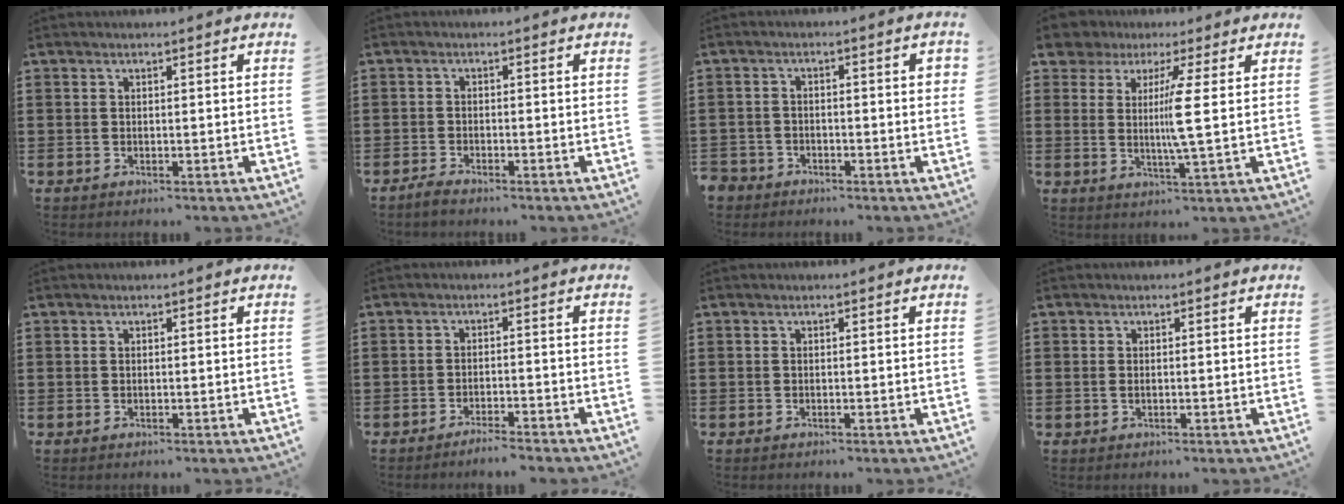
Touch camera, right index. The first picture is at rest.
{"total": 1.3, "force": [-1.3, 0.1, 0.2], "torque": [-0.009, -0.001, -0.025]}
{"total": 2.4, "force": [-2.1, 1.1, 0.4], "torque": [-0.011, 0.004, -0.045]}
{"total": 6.2, "force": [2.9, 1.0, 5.4], "torque": [-0.098, -0.014, 0.048]}
{"total": 0.0}
{"total": 2.3, "force": [-2.2, 0.0, 0.5], "torque": [-0.012, 0.001, -0.045]}
{"total": 0.0}
{"total": 0.8, "force": [0.0, 0.5, 0.7], "torque": [-0.015, 0.003, 0.000]}